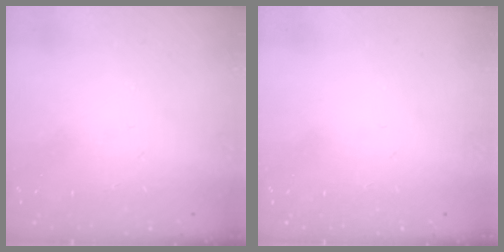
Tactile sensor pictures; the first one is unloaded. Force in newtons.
{"total": 0.0}